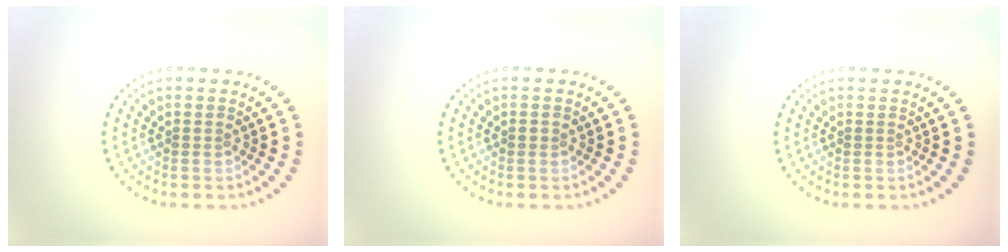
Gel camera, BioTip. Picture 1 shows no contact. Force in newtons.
{"total": 0.5, "press": 0.5, "slide": 0.2}
{"total": 0.0}